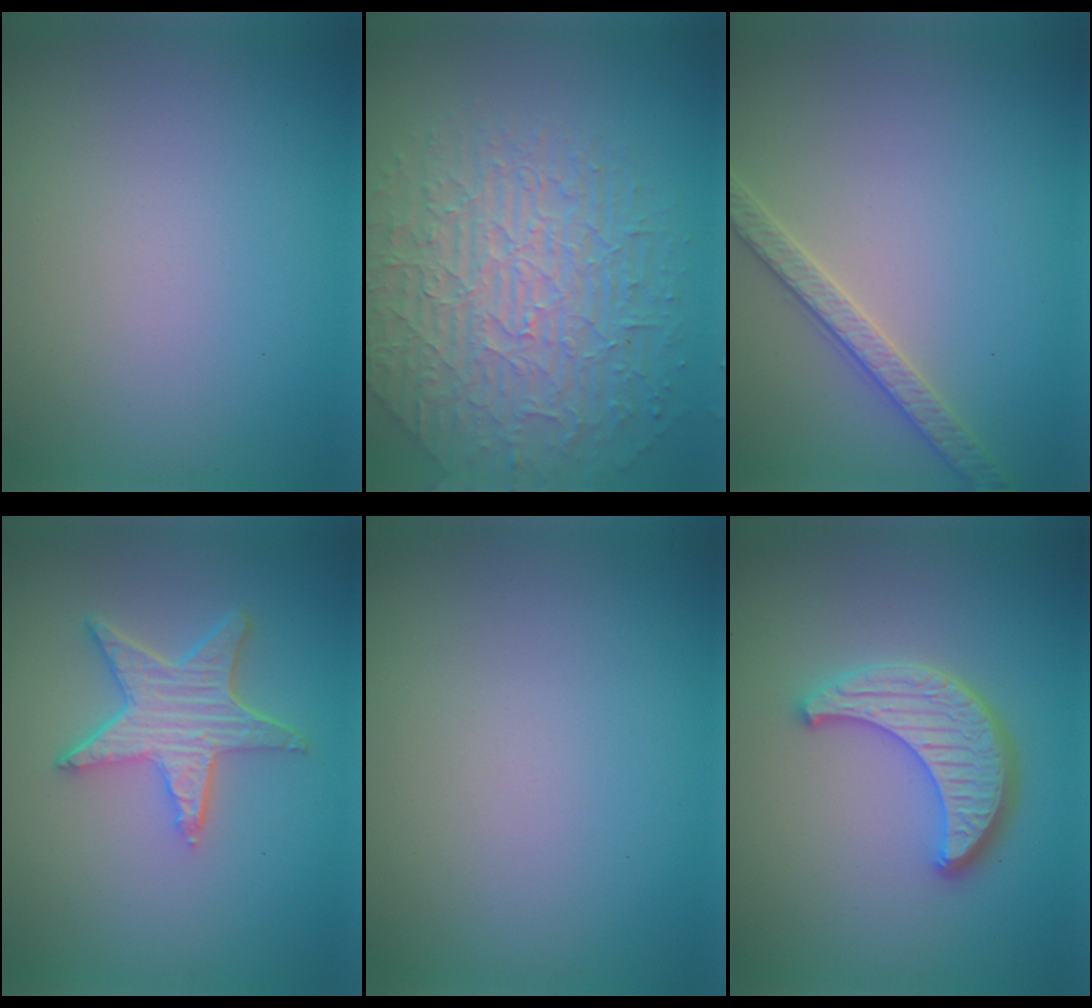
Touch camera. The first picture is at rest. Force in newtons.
{"total": 6.1, "press": 5.3, "slide": 3.1}
{"total": 2.7, "press": 2.7, "slide": 0.1}
{"total": 5.1, "press": 4.1, "slide": 3.1}
{"total": 0.0}
{"total": 4.4, "press": 3.8, "slide": 2.3}